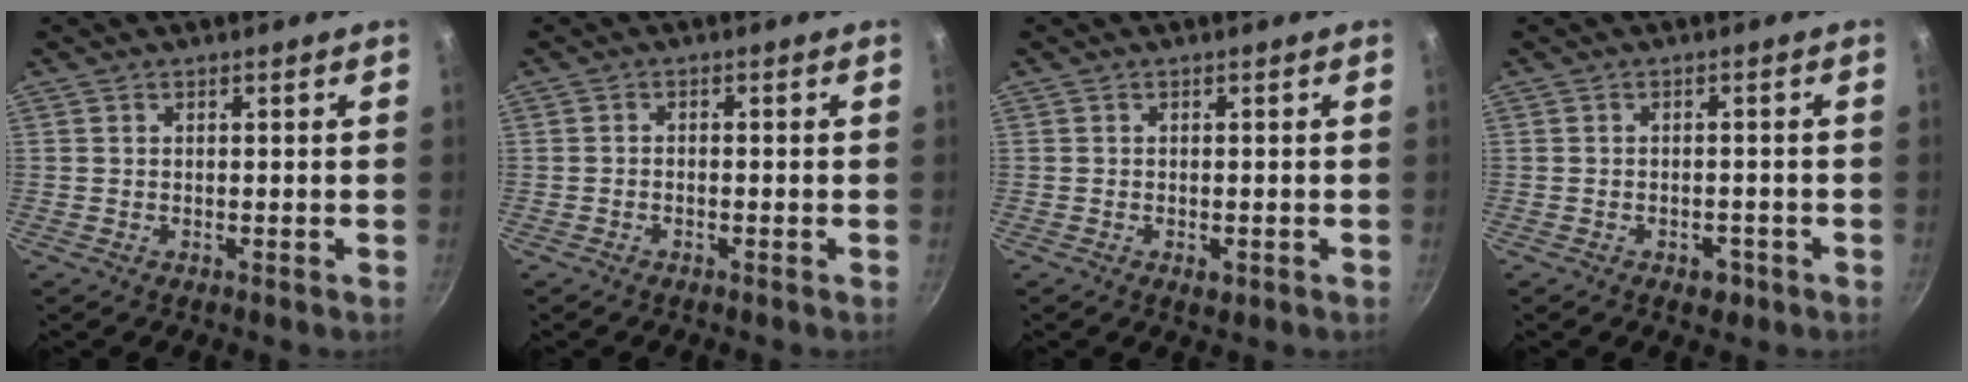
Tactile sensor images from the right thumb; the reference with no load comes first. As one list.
[{"total": 0.7, "force": [-0.5, 0.3, 0.4], "torque": [-0.004, 0.005, -0.013]}, {"total": 1.4, "force": [-0.6, 0.8, 1.0], "torque": [-0.014, -0.001, -0.007]}, {"total": 2.4, "force": [-1.4, 1.5, 1.3], "torque": [-0.008, 0.008, -0.017]}]